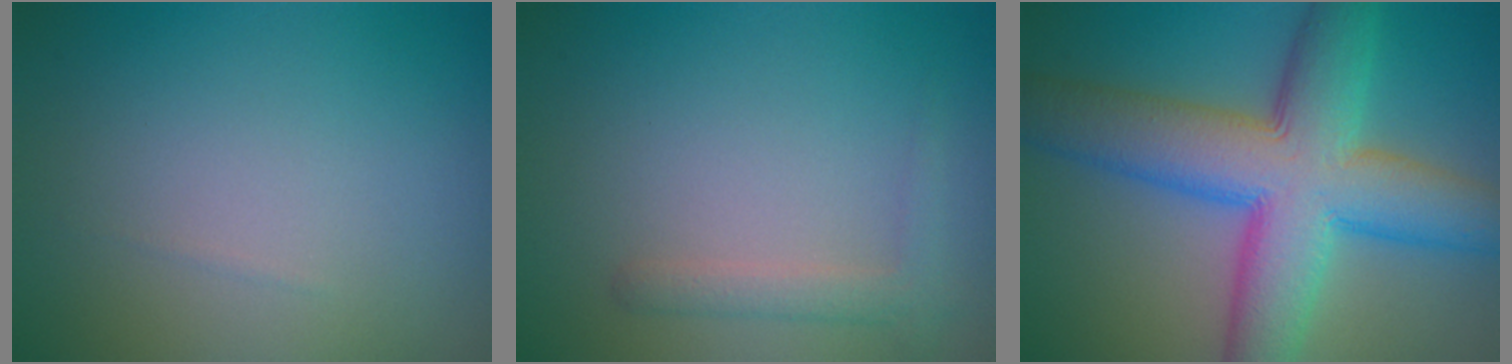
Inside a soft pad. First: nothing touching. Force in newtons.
{"total": 1.8, "press": 1.8, "slide": 0.1}
{"total": 11.6, "press": 11.6, "slide": 0.3}